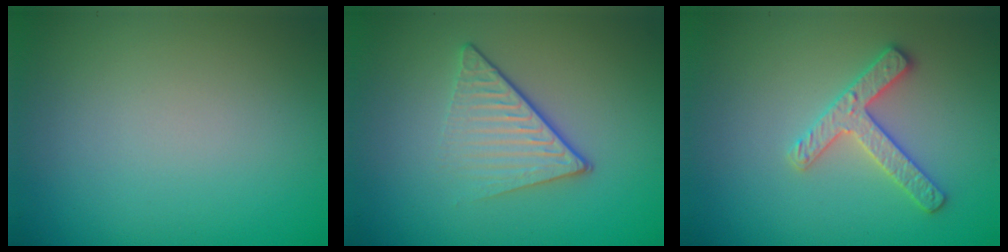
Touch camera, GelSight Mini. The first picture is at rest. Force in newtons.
{"total": 4.2, "press": 2.7, "slide": 3.2}
{"total": 2.7, "press": 2.7, "slide": 0.3}